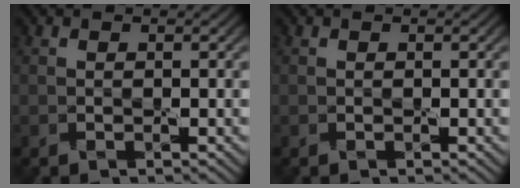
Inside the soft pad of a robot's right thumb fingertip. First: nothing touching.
{"total": 0.0}